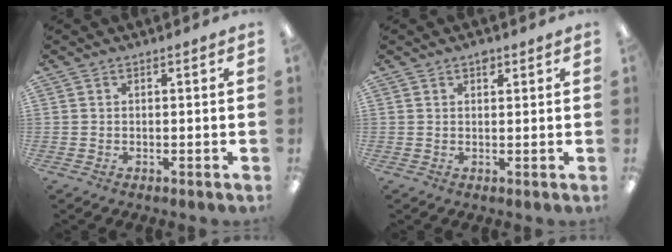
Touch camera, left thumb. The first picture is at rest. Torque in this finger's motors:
{"motor_torque": [0.39, 0.23, 0.37, -0.37, 0.01]}